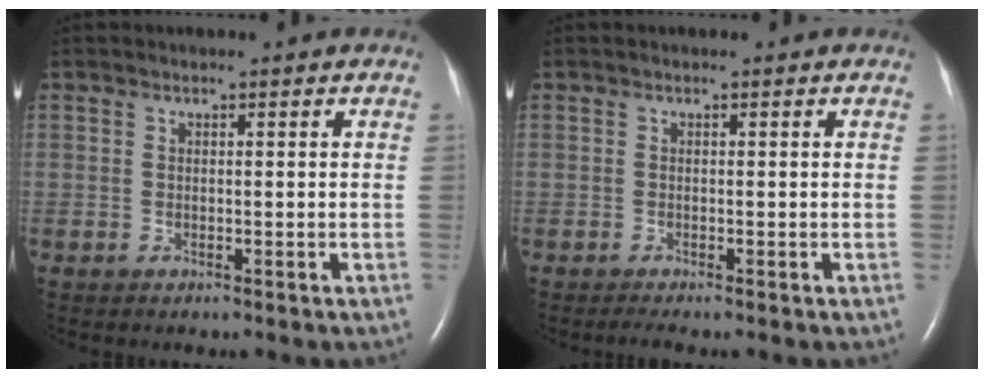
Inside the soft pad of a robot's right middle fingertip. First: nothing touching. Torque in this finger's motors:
{"motor_torque": [0.08, -0.05, 0.01, 0.00]}